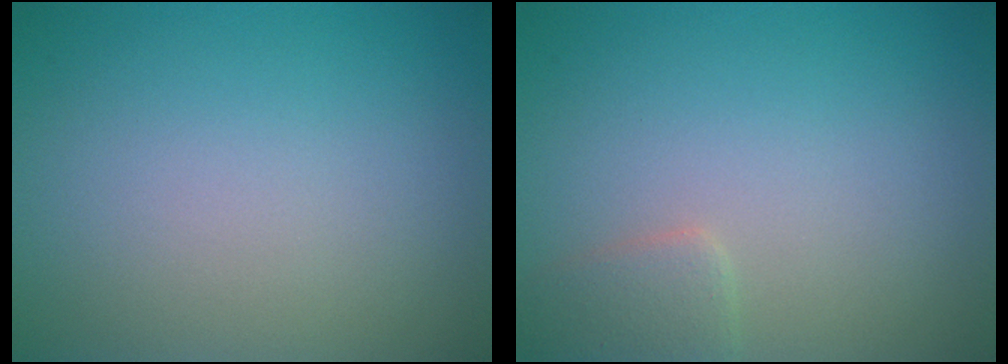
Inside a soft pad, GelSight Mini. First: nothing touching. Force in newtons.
{"total": 1.7, "press": 1.7, "slide": 0.1}